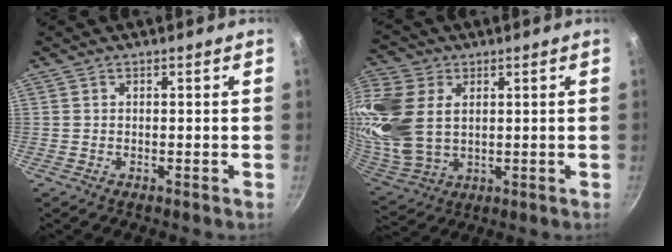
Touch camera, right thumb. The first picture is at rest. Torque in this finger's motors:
{"motor_torque": [1.74, 3.28, 0.35, -0.04, 0.32]}